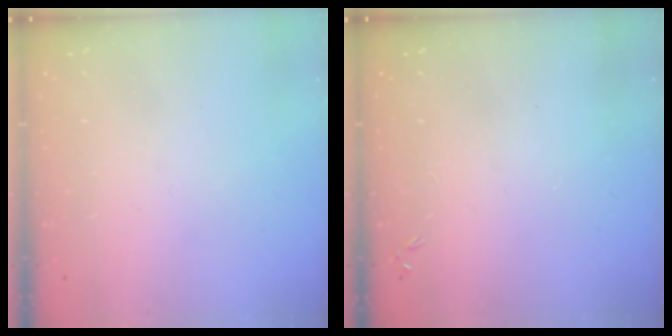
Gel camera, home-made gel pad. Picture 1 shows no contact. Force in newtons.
{"total": 0.0}